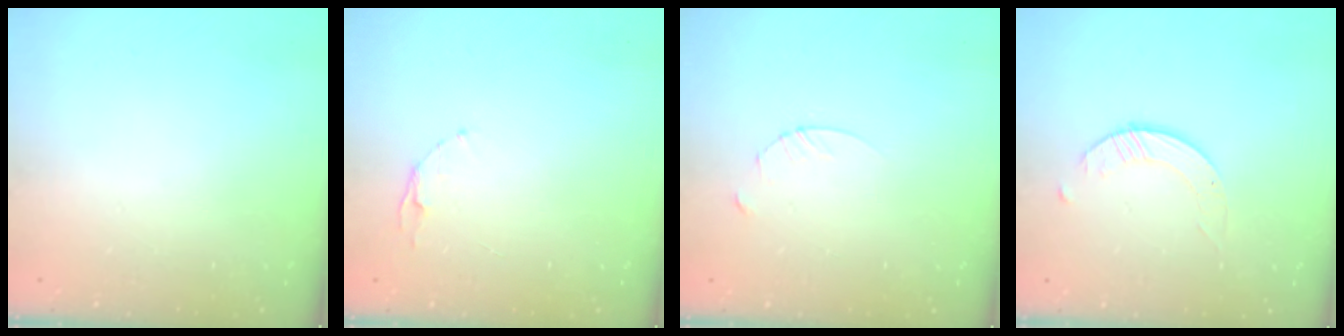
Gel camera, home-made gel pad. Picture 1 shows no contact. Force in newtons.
{"total": 3.2, "press": 3.2, "slide": 0.4}
{"total": 3.2, "press": 3.2, "slide": 0.3}
{"total": 1.7, "press": 1.7, "slide": 0.2}